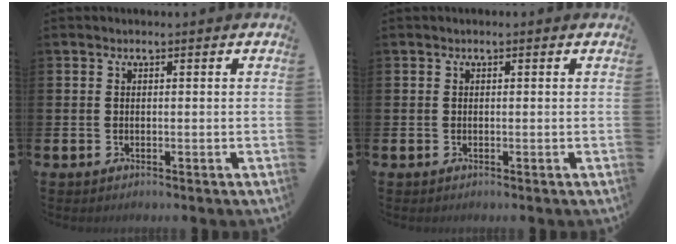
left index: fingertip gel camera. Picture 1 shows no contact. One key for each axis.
{"total": 0.0}